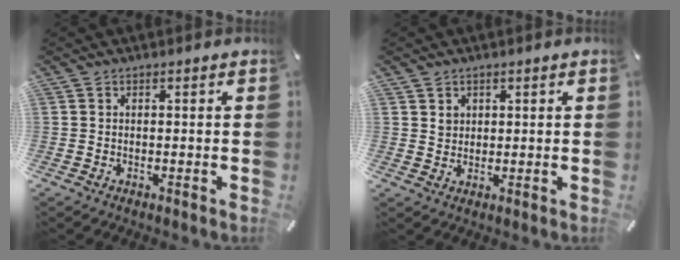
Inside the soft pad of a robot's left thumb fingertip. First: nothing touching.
{"total": 2.6, "force": [1.3, 2.2, 0.2], "torque": [0.001, -0.002, 0.025]}